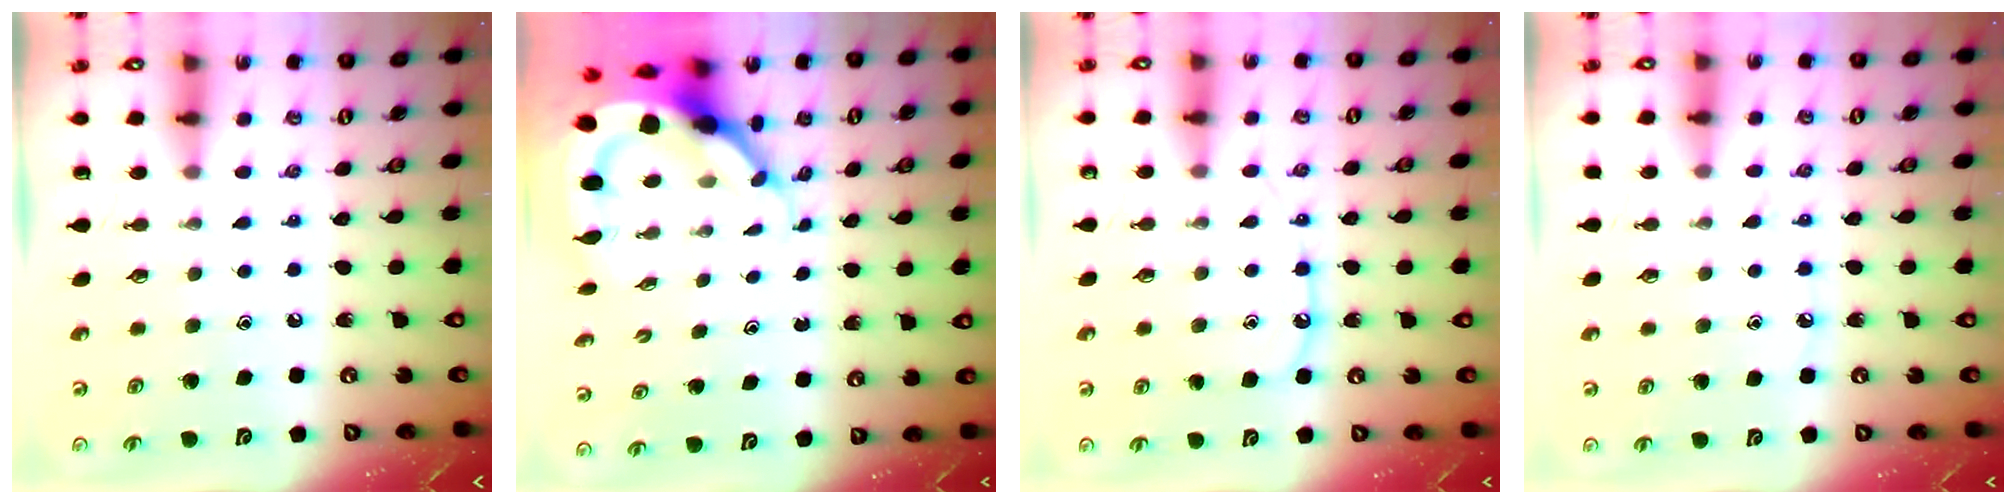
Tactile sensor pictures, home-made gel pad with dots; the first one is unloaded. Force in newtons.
{"total": 9.0, "press": 9.0, "slide": 1.2}
{"total": 8.3, "press": 8.2, "slide": 0.8}
{"total": 6.5, "press": 6.4, "slide": 0.7}